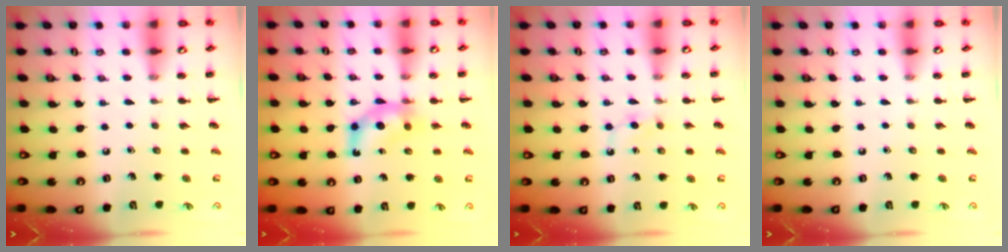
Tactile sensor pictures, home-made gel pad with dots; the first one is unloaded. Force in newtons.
{"total": 6.2, "press": 6.1, "slide": 0.8}
{"total": 2.8, "press": 2.6, "slide": 1.1}
{"total": 0.0}